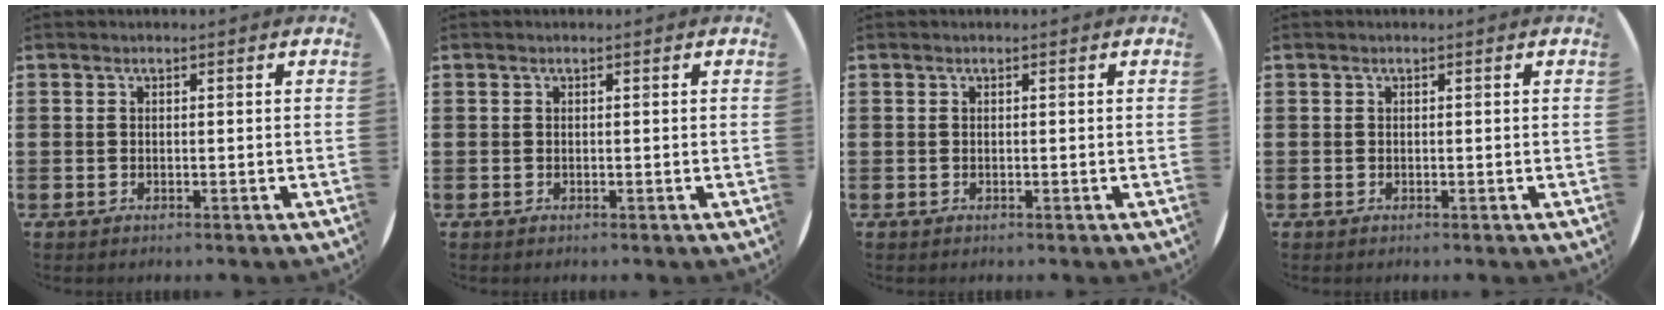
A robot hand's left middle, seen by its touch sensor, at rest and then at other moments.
{"total": 0.0}
{"total": 0.0}
{"total": 0.0}